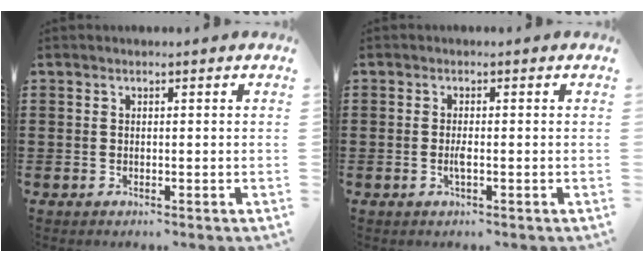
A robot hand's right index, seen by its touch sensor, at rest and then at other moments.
{"total": 1.7, "force": [-0.5, 0.2, 1.6], "torque": [-0.039, -0.004, -0.012]}